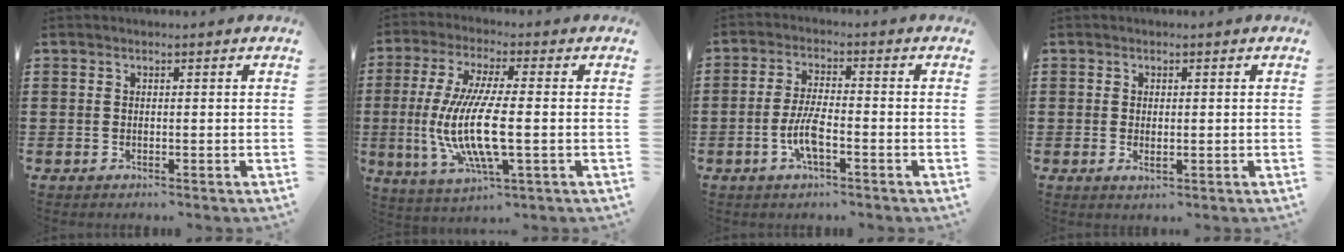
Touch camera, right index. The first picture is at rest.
{"total": 11.1, "force": [-1.3, 2.6, 10.8], "torque": [-0.240, -0.020, -0.032]}
{"total": 5.5, "force": [-1.9, 1.5, 4.9], "torque": [-0.118, -0.005, -0.044]}
{"total": 1.2, "force": [0.0, 0.6, 1.1], "torque": [-0.021, 0.001, -0.001]}